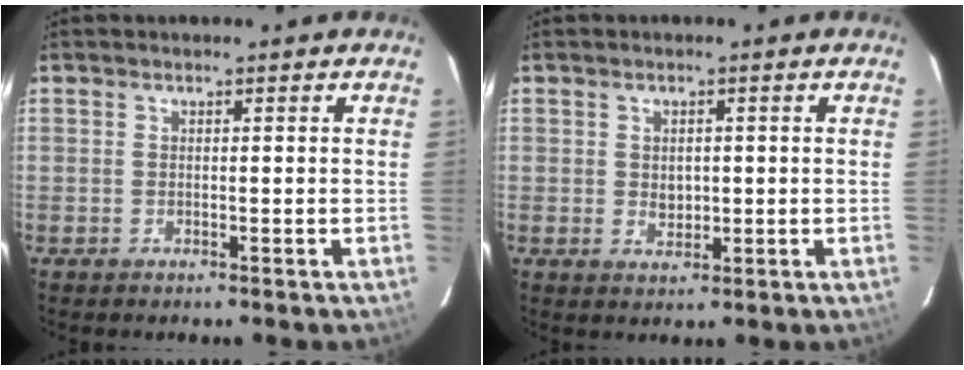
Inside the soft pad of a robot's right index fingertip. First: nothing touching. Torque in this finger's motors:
{"motor_torque": [-0.01, -0.02, -0.04, -0.01]}